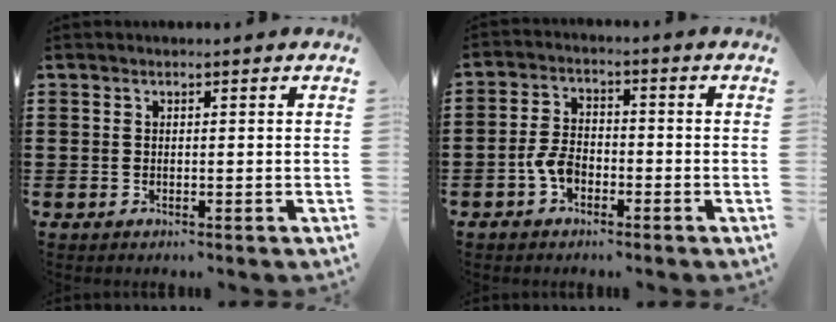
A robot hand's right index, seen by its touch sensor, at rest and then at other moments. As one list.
[{"total": 4.6, "force": [-2.2, 2.5, 3.1], "torque": [-0.085, -0.005, -0.046]}]